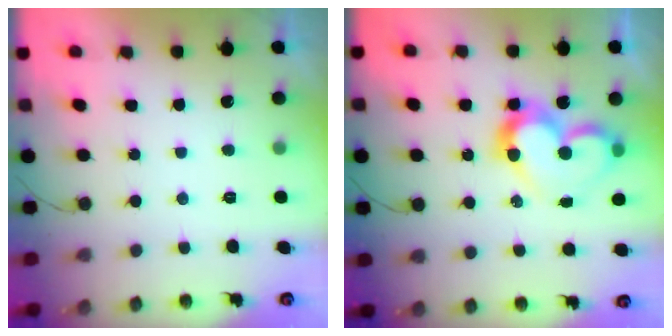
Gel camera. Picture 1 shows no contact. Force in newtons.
{"total": 13.7, "press": 13.5, "slide": 2.7}